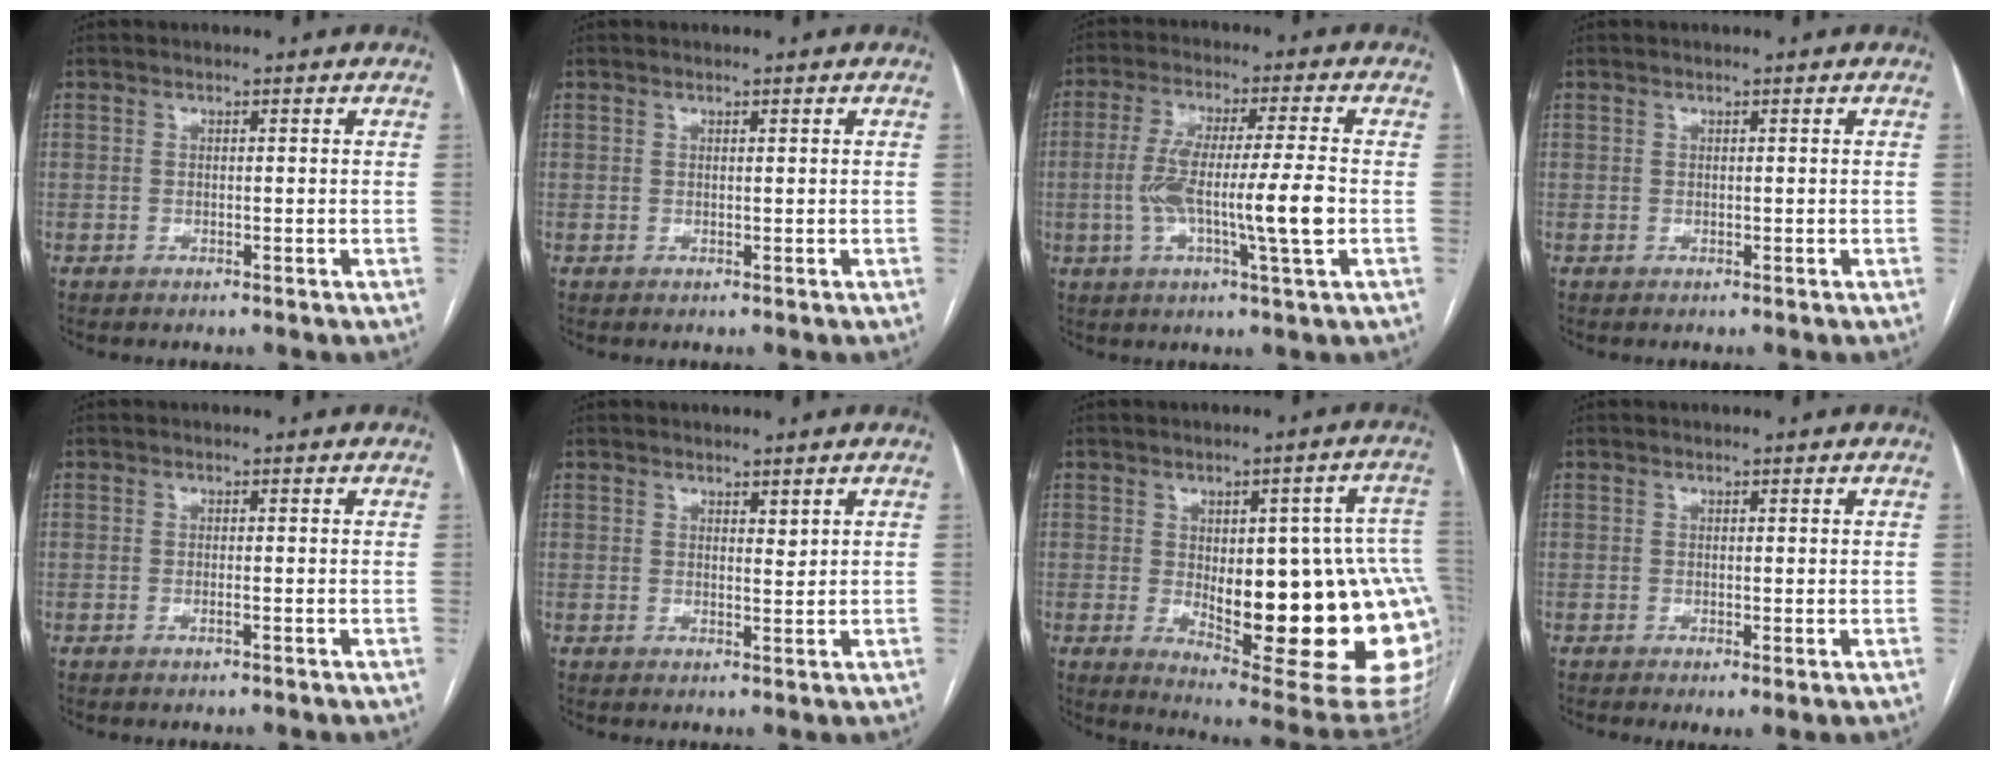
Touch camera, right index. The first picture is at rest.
{"total": 0.0}
{"total": 11.6, "force": [-1.7, 0.1, 11.5], "torque": [-0.212, 0.003, -0.033]}
{"total": 0.0}
{"total": 0.6, "force": [-0.2, -0.1, 0.6], "torque": [-0.009, 0.001, -0.002]}
{"total": 1.3, "force": [1.0, 0.4, 0.8], "torque": [-0.015, -0.008, 0.016]}
{"total": 25.3, "force": [-2.5, 7.2, 24.1], "torque": [-0.230, 0.012, -0.004]}
{"total": 1.4, "force": [-0.4, 0.3, 1.3], "torque": [-0.024, -0.006, -0.005]}